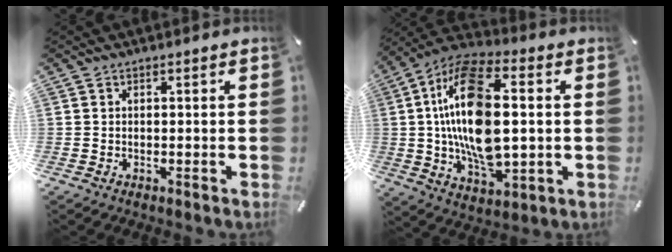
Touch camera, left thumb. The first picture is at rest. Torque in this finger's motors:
{"motor_torque": [2.11, 2.90, 2.19, 0.58, 0.77]}